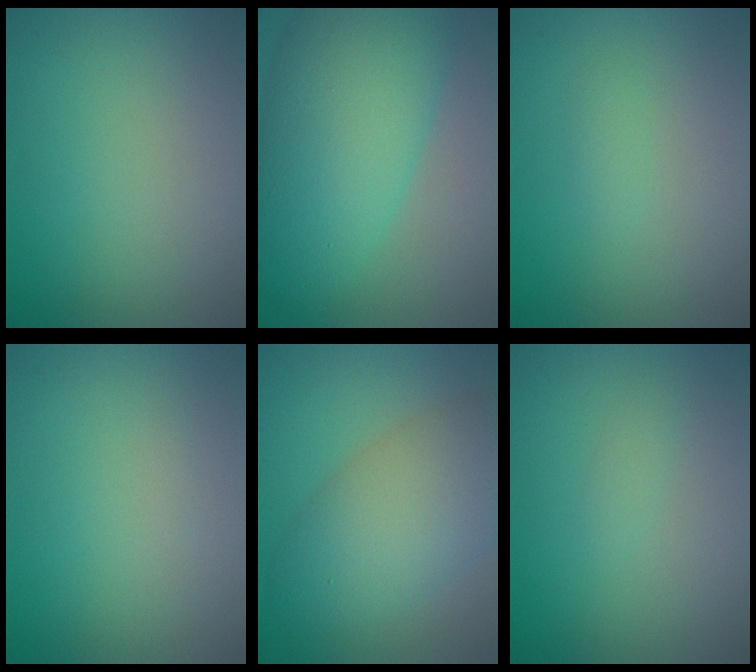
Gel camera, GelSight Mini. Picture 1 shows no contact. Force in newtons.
{"total": 11.1, "press": 11.1, "slide": 0.3}
{"total": 0.8, "press": 0.8, "slide": 0.0}
{"total": 0.0}
{"total": 7.4, "press": 7.4, "slide": 0.2}
{"total": 0.7, "press": 0.7, "slide": 0.1}